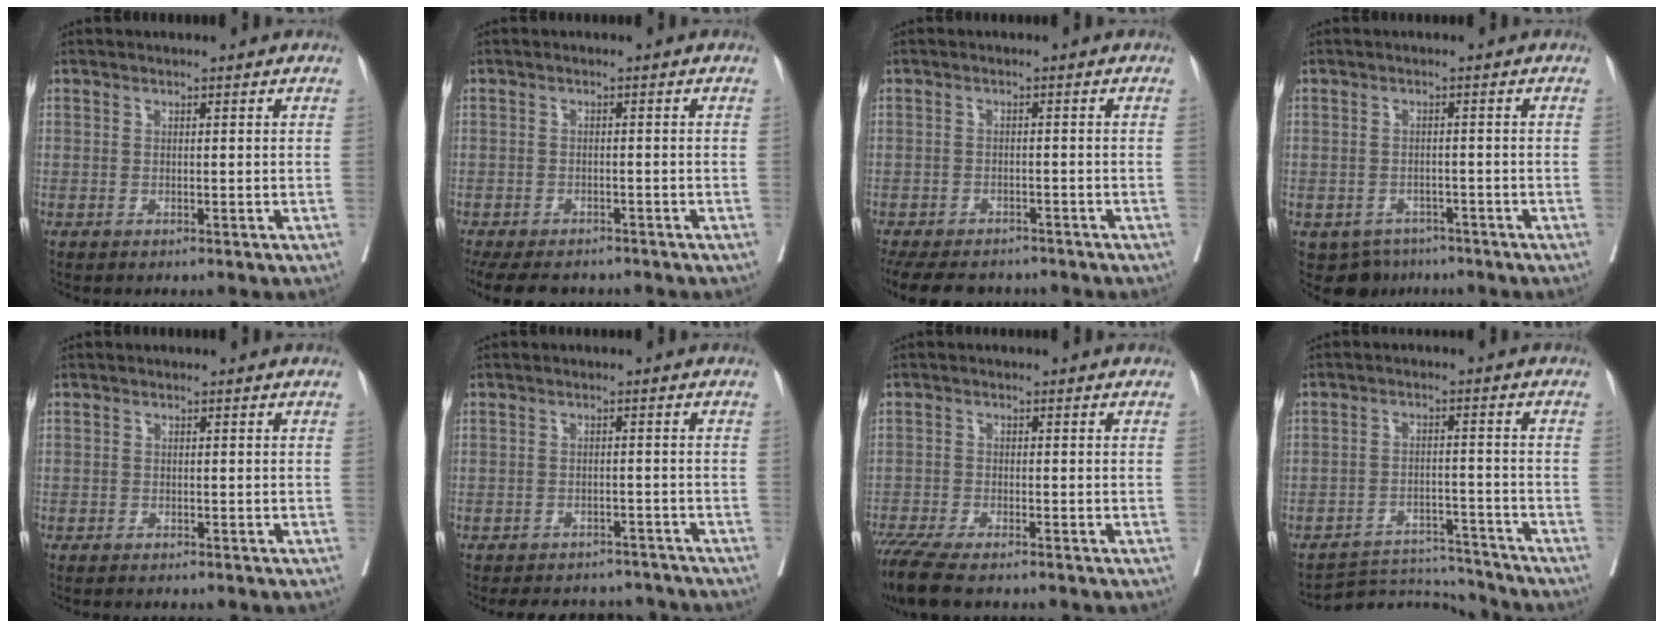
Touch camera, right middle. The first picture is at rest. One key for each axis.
{"total": 11.0, "fx": -9.2, "fy": 4.2, "fz": 4.4, "tx": -0.093, "ty": -0.014, "tz": -0.123}
{"total": 13.0, "fx": -10.9, "fy": 5.2, "fz": 4.9, "tx": -0.117, "ty": -0.011, "tz": -0.143}
{"total": 5.1, "fx": -3.6, "fy": 3.6, "fz": 0.5, "tx": 0.002, "ty": 0.006, "tz": -0.049}
{"total": 1.1, "fx": -0.9, "fy": 0.5, "fz": 0.1, "tx": -0.003, "ty": 0.001, "tz": -0.015}
{"total": 11.0, "fx": -10.1, "fy": 3.7, "fz": 2.2, "tx": -0.034, "ty": 0.015, "tz": -0.120}
{"total": 8.2, "fx": -6.6, "fy": 1.4, "fz": 4.6, "tx": -0.082, "ty": -0.017, "tz": -0.113}
{"total": 8.5, "fx": -8.4, "fy": 0.0, "fz": -1.5, "tx": 0.022, "ty": 0.017, "tz": -0.134}